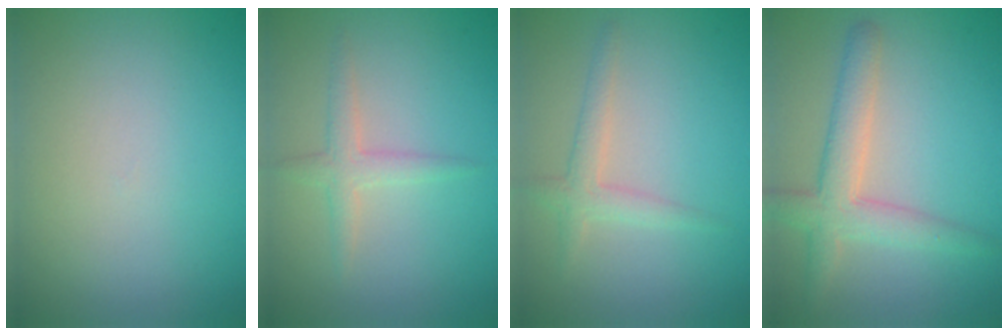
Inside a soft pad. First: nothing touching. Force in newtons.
{"total": 1.9, "press": 1.9, "slide": 0.1}
{"total": 2.0, "press": 2.0, "slide": 0.1}
{"total": 4.1, "press": 4.1, "slide": 0.2}